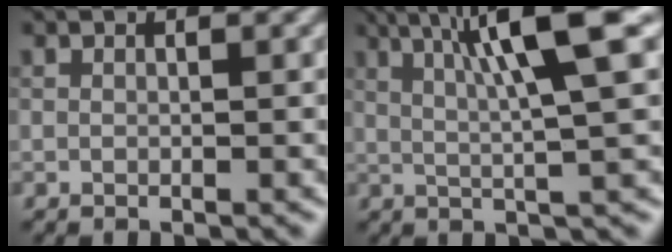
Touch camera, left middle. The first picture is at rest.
{"total": 8.8, "force": [3.2, 1.2, 8.1], "torque": [-0.111, 0.019, 0.049]}